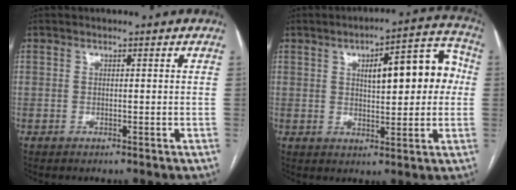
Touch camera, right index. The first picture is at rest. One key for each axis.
{"total": 12.1, "fx": 2.0, "fy": 3.7, "fz": 11.3, "tx": -0.148, "ty": 0.038, "tz": 0.029}